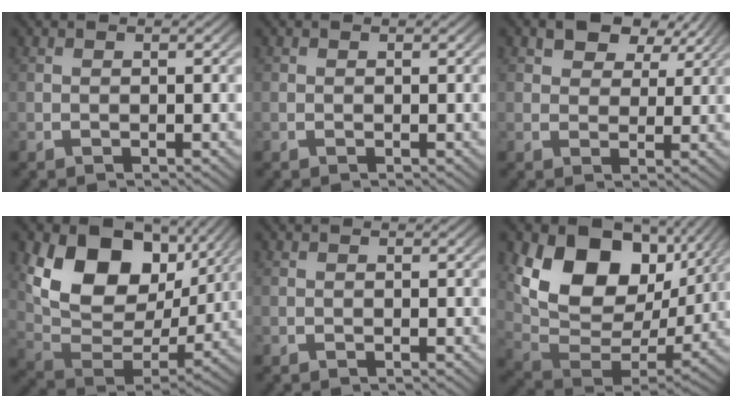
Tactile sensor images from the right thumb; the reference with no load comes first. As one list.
[{"total": 0.0}, {"total": 4.9, "force": [3.3, 2.6, 2.4], "torque": [-0.038, 0.004, 0.055]}, {"total": 12.8, "force": [3.0, 8.2, 9.3], "torque": [-0.195, -0.022, 0.055]}, {"total": 0.0}, {"total": 14.7, "force": [3.1, 9.7, 10.6], "torque": [-0.215, -0.025, 0.056]}]